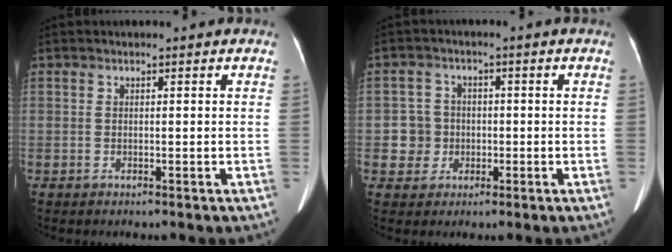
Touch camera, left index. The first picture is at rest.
{"total": 4.2, "force": [-0.8, 4.1, 0.2], "torque": [-0.001, 0.011, -0.010]}